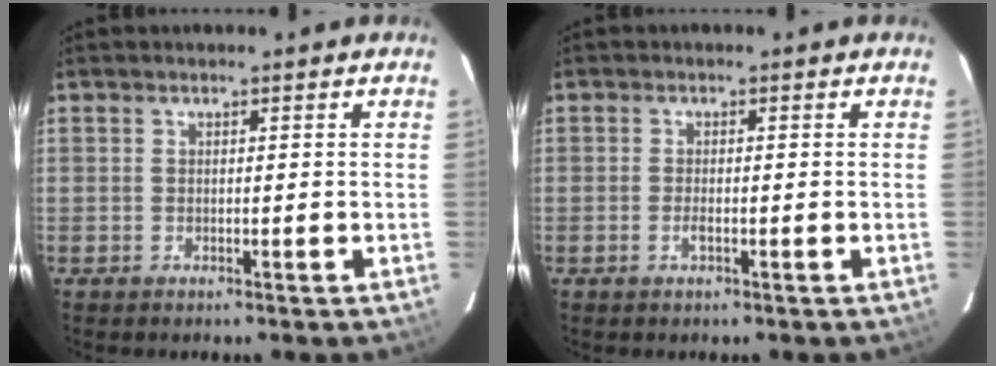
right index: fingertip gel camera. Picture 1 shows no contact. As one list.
[{"total": 1.4, "force": [-0.6, 0.4, 1.2], "torque": [-0.027, -0.001, -0.011]}]